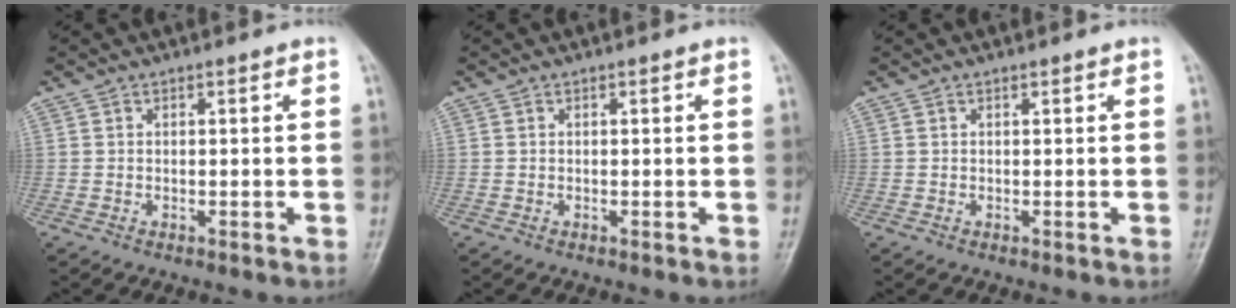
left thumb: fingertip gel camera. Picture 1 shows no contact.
{"total": 0.0}
{"total": 0.0}